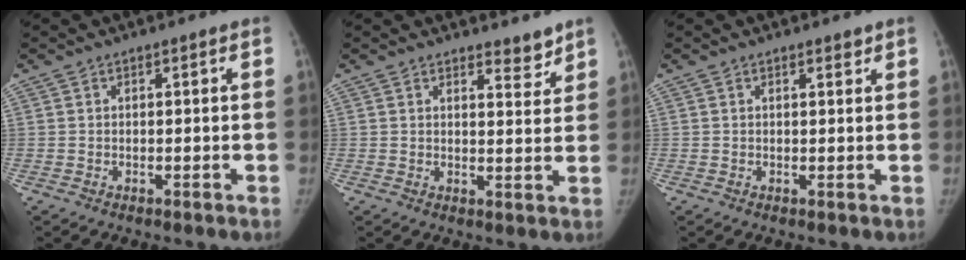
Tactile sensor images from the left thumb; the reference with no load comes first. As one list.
[{"total": 3.6, "force": [3.2, 1.3, 1.3], "torque": [0.001, -0.026, 0.045]}, {"total": 1.1, "force": [0.9, 0.4, 0.5], "torque": [-0.004, -0.007, 0.013]}]